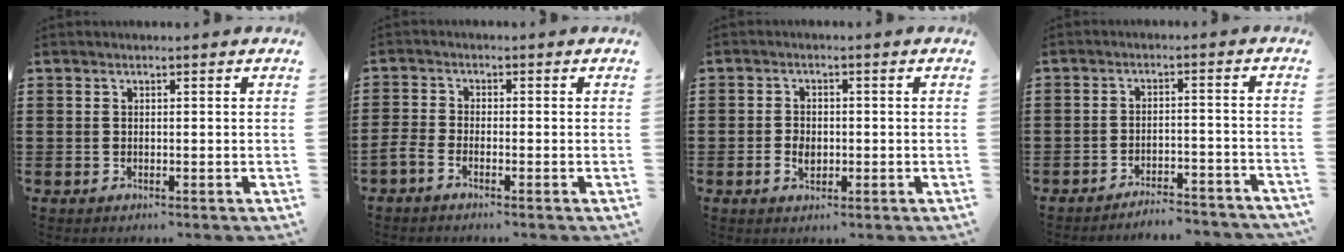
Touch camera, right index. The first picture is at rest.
{"total": 1.8, "force": [-1.5, 0.3, 0.9], "torque": [-0.032, -0.002, -0.034]}
{"total": 2.6, "force": [-0.7, 1.6, 1.9], "torque": [-0.039, -0.001, -0.011]}
{"total": 3.8, "force": [-3.8, 0.0, 0.6], "torque": [-0.014, 0.000, -0.079]}